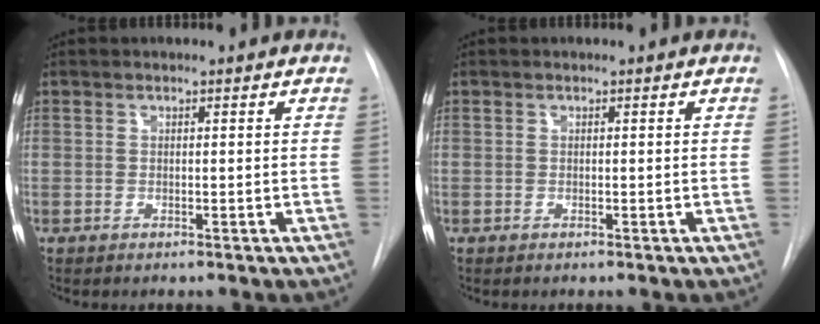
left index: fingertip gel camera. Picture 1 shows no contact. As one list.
[{"total": 0.0}]